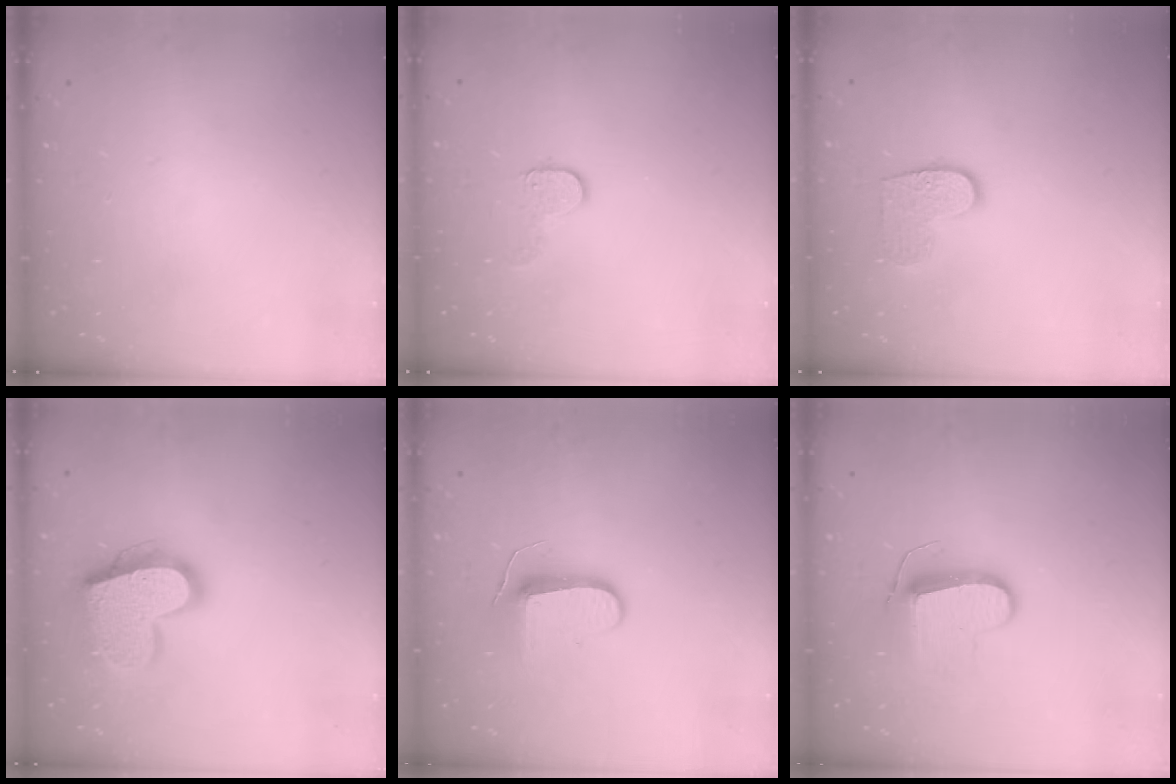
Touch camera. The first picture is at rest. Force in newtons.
{"total": 7.4, "press": 7.4, "slide": 0.4}
{"total": 7.4, "press": 7.4, "slide": 0.2}
{"total": 20.3, "press": 20.3, "slide": 1.5}
{"total": 9.0, "press": 9.0, "slide": 0.7}
{"total": 9.8, "press": 9.8, "slide": 0.4}